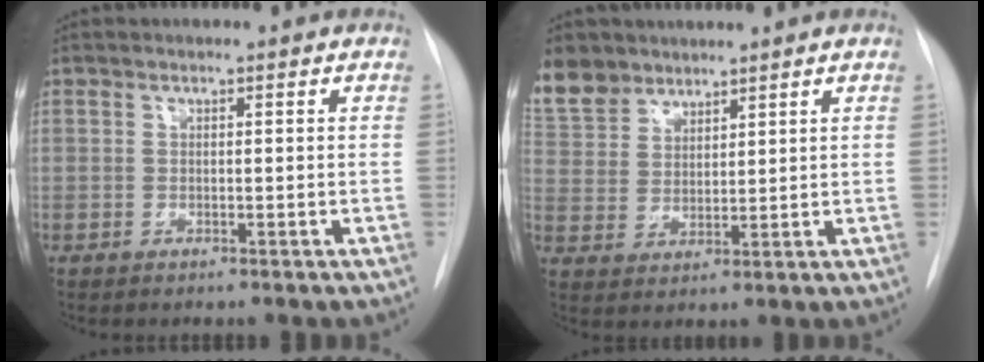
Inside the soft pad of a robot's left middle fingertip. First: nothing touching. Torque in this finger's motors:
{"motor_torque": [0.39, -0.37, 0.04, 0.05]}